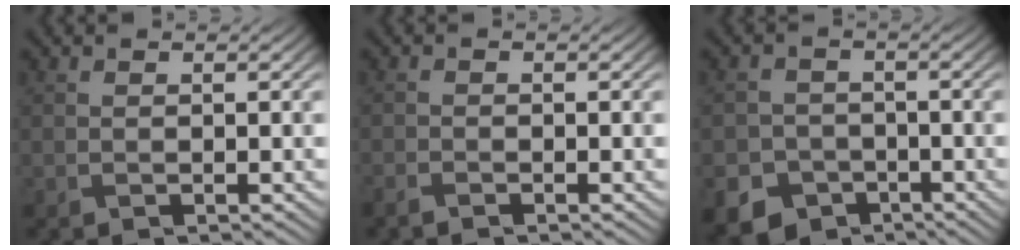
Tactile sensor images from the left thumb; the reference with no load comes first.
{"total": 1.9, "force": [-1.7, 0.3, 0.7], "torque": [-0.019, -0.008, -0.039]}
{"total": 7.2, "force": [-4.5, 5.3, 1.9], "torque": [-0.043, -0.024, -0.082]}